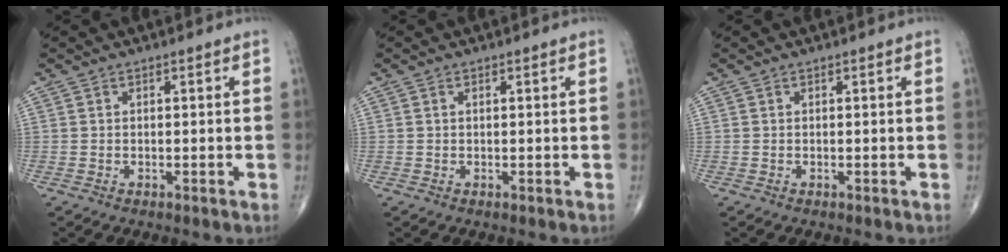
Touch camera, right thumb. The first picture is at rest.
{"total": 0.0}
{"total": 0.0}